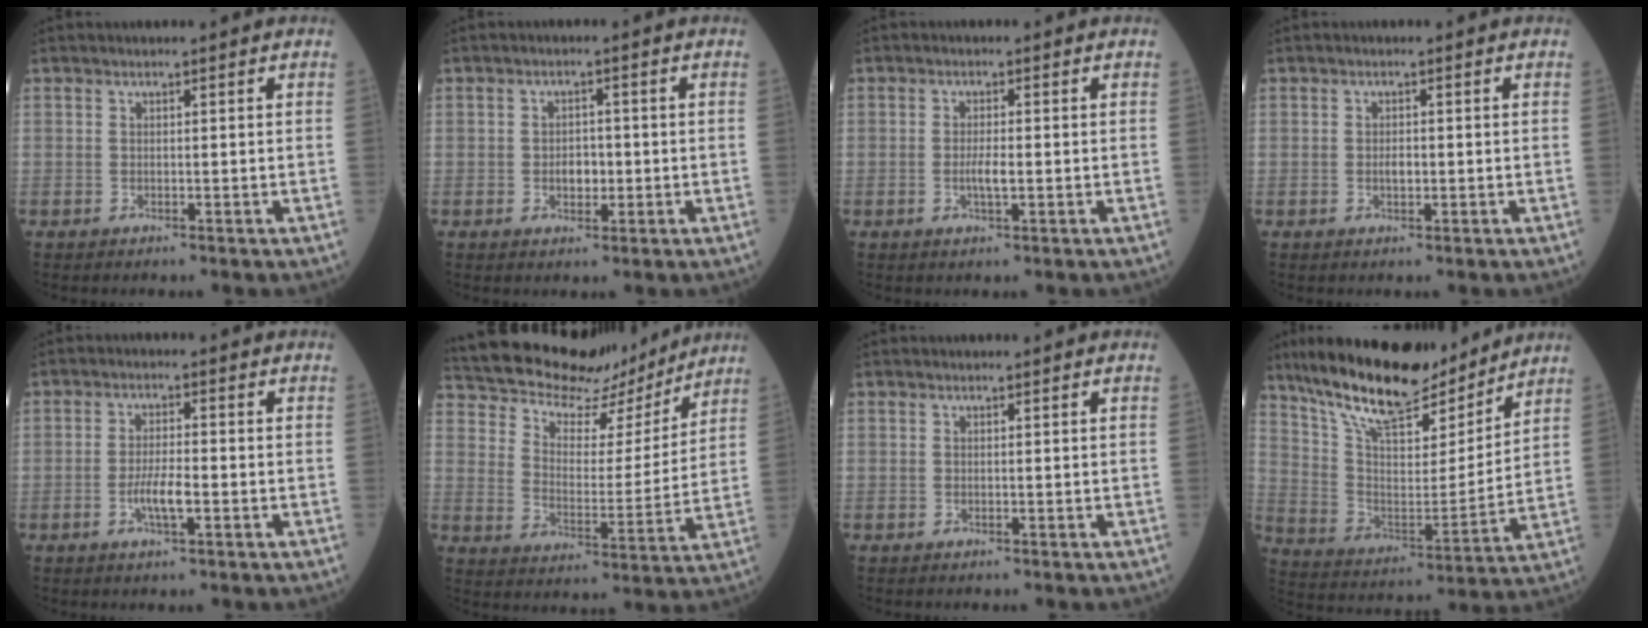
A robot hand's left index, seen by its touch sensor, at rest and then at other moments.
{"total": 2.8, "force": [-0.5, 1.8, 2.0], "torque": [-0.029, 0.004, -0.005]}
{"total": 2.3, "force": [-0.4, 0.4, 2.2], "torque": [-0.047, -0.001, -0.007]}
{"total": 1.3, "force": [-0.1, 0.6, 1.1], "torque": [-0.023, 0.001, -0.002]}
{"total": 4.0, "force": [-1.3, 0.8, 3.7], "torque": [-0.075, -0.001, -0.025]}
{"total": 18.5, "force": [15.6, 7.2, 7.0], "torque": [-0.127, 0.019, 0.231]}
{"total": 0.0}
{"total": 19.8, "force": [16.2, 5.2, 10.0], "torque": [-0.176, 0.003, 0.285]}